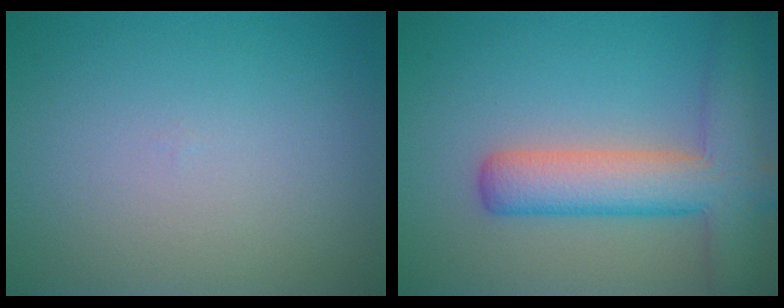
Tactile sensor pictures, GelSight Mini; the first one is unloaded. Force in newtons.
{"total": 7.2, "press": 7.2, "slide": 0.4}